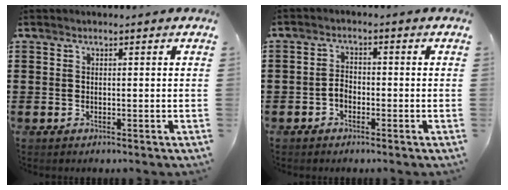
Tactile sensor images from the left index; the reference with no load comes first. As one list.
[{"total": 2.1, "force": [-1.0, 1.3, 1.3], "torque": [-0.028, 0.006, -0.021]}]